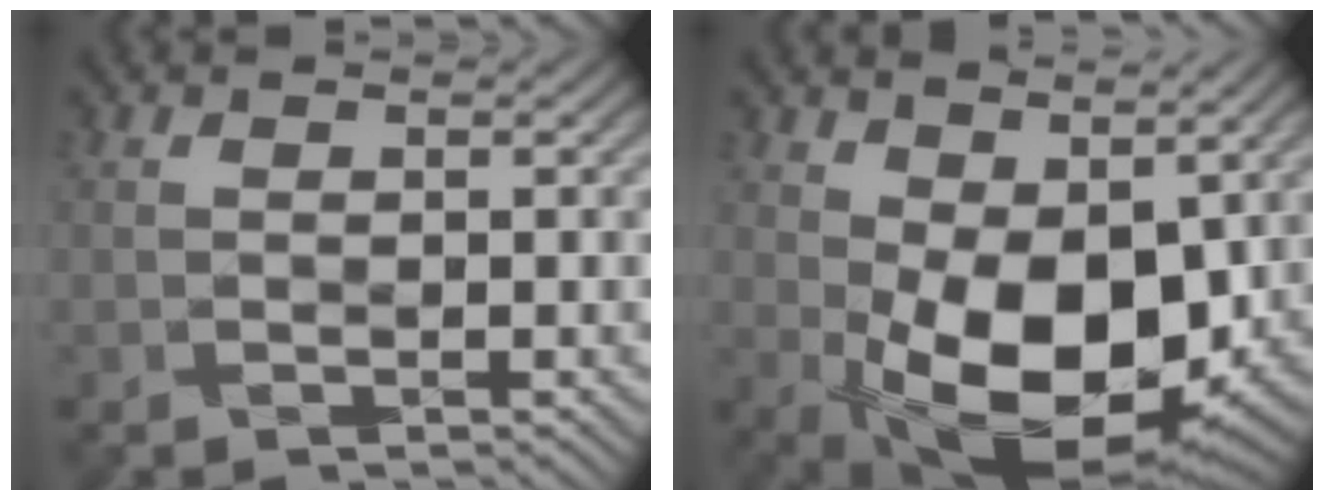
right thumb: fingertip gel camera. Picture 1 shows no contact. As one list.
[{"total": 13.2, "force": [0.6, 7.5, 10.9], "torque": [-0.193, -0.021, 0.015]}]